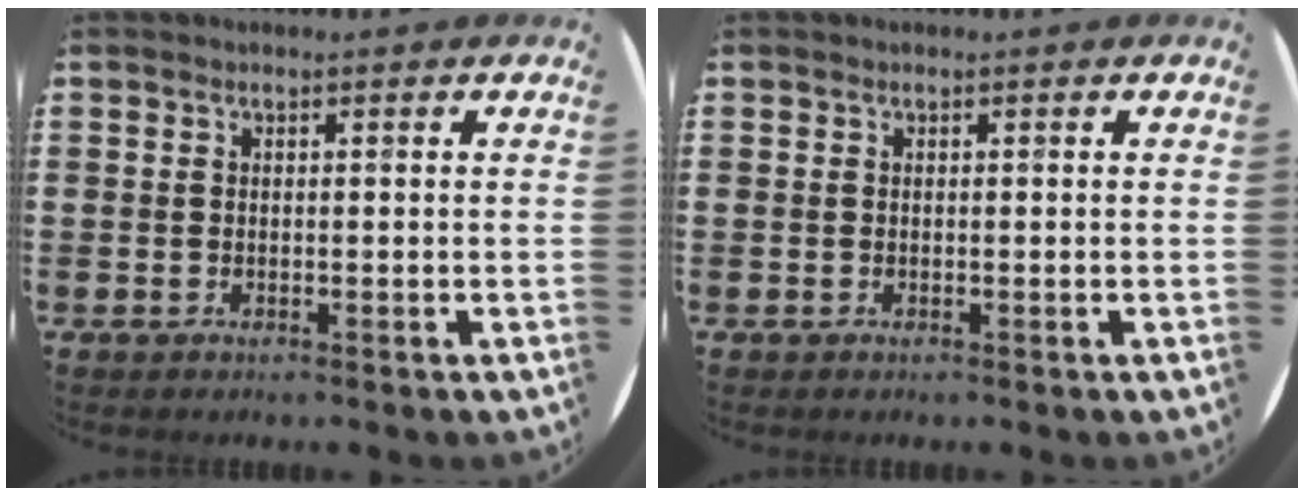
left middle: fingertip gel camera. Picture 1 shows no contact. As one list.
[{"total": 0.0}]